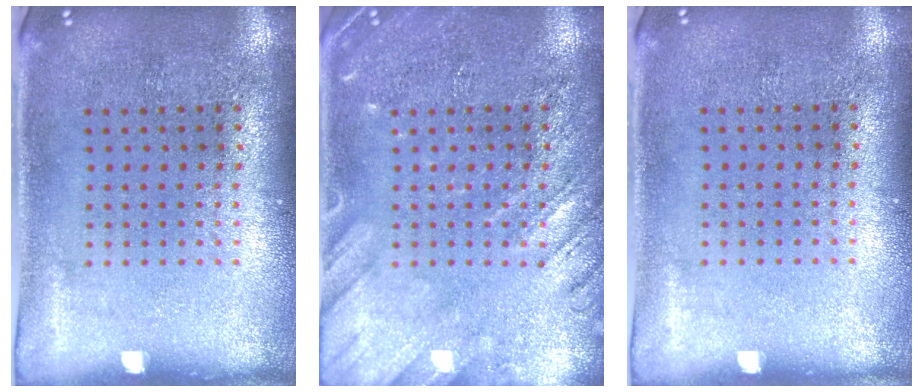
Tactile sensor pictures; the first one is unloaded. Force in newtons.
{"total": 2.9, "press": 2.8, "slide": 0.3}
{"total": 0.0}